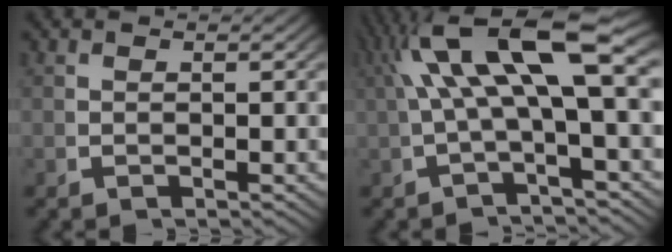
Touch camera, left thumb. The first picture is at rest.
{"total": 8.4, "force": [1.6, 2.9, 7.8], "torque": [-0.138, 0.010, 0.027]}